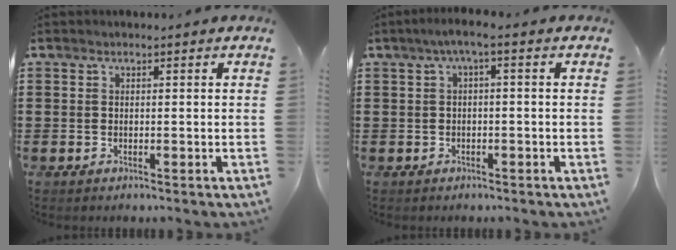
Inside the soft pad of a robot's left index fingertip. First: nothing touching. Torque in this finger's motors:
{"motor_torque": [0.48, -0.45, 0.31, 0.07]}